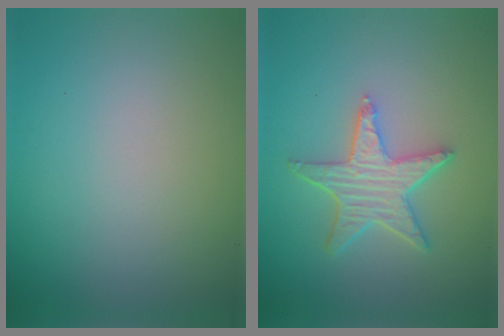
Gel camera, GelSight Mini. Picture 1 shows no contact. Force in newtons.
{"total": 4.3, "press": 3.5, "slide": 2.4}